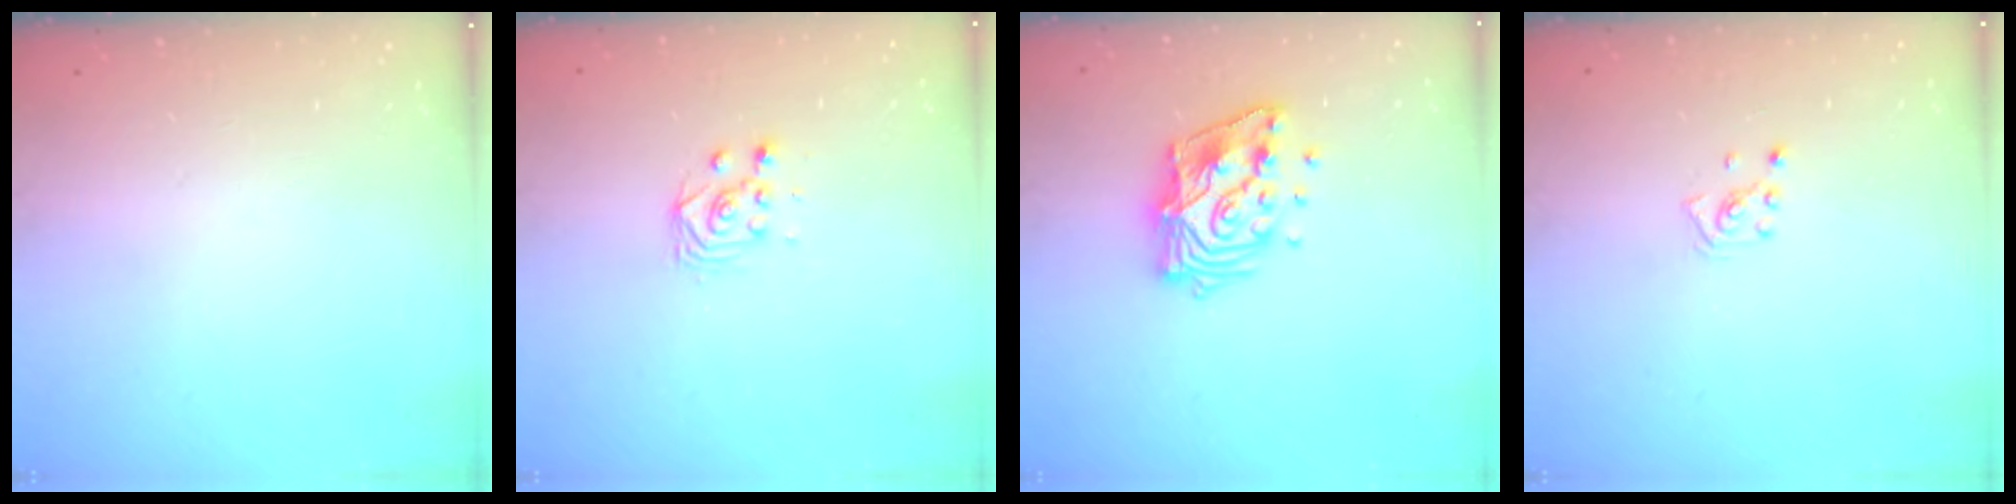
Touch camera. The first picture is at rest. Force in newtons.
{"total": 2.8, "press": 2.5, "slide": 1.3}
{"total": 13.9, "press": 13.8, "slide": 1.5}
{"total": 2.0, "press": 2.0, "slide": 0.6}